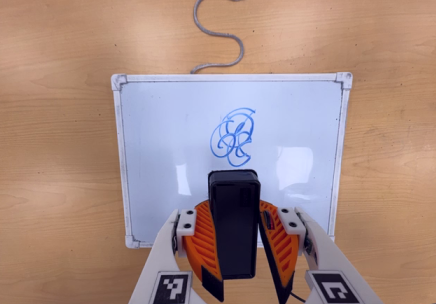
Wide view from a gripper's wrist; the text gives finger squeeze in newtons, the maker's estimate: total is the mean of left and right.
{"total": 11.1, "left": 10.4, "right": 11.9}